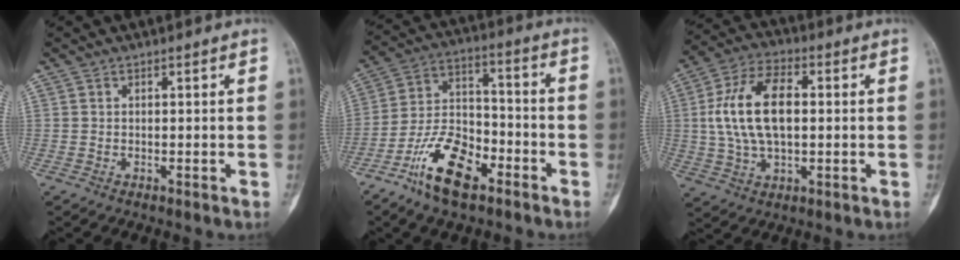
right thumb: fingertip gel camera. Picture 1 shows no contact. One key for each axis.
{"total": 13.9, "fx": -8.0, "fy": 6.7, "fz": 9.2, "tx": -0.159, "ty": 0.054, "tz": -0.153}
{"total": 14.7, "fx": 1.3, "fy": 8.1, "fz": 12.3, "tx": -0.236, "ty": 0.017, "tz": 0.023}